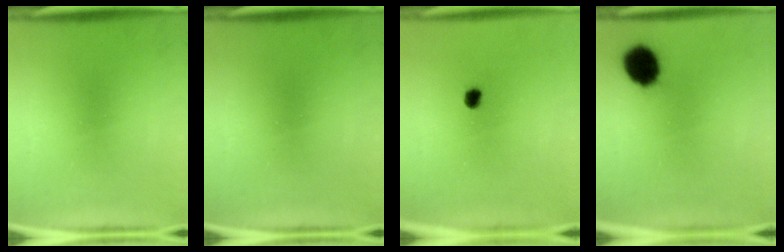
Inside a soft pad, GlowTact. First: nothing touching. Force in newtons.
{"total": 0.0}
{"total": 1.9}
{"total": 9.1}